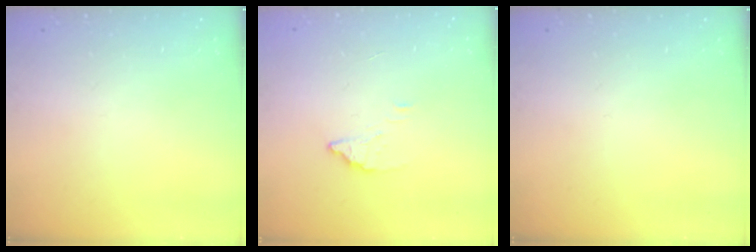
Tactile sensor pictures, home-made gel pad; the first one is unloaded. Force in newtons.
{"total": 2.8, "press": 2.8, "slide": 0.2}
{"total": 0.0}